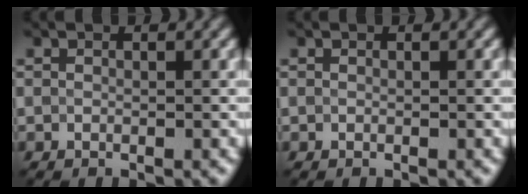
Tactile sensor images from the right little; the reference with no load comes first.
{"total": 0.0}